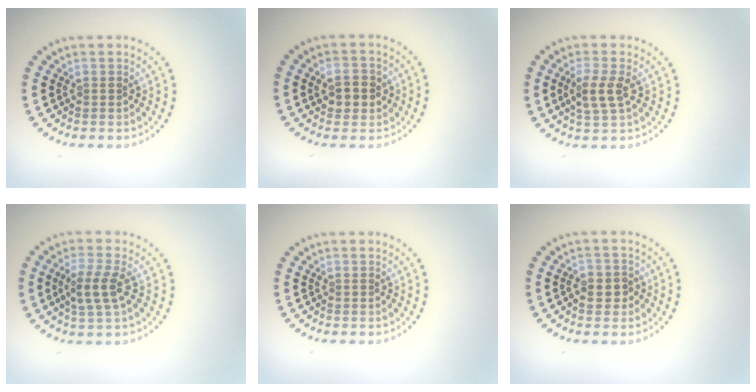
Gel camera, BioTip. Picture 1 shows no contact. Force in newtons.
{"total": 2.6, "press": 2.6, "slide": 0.4}
{"total": 2.7, "press": 2.6, "slide": 0.7}
{"total": 2.9, "press": 2.7, "slide": 1.2}
{"total": 0.0}
{"total": 2.4, "press": 2.3, "slide": 0.9}